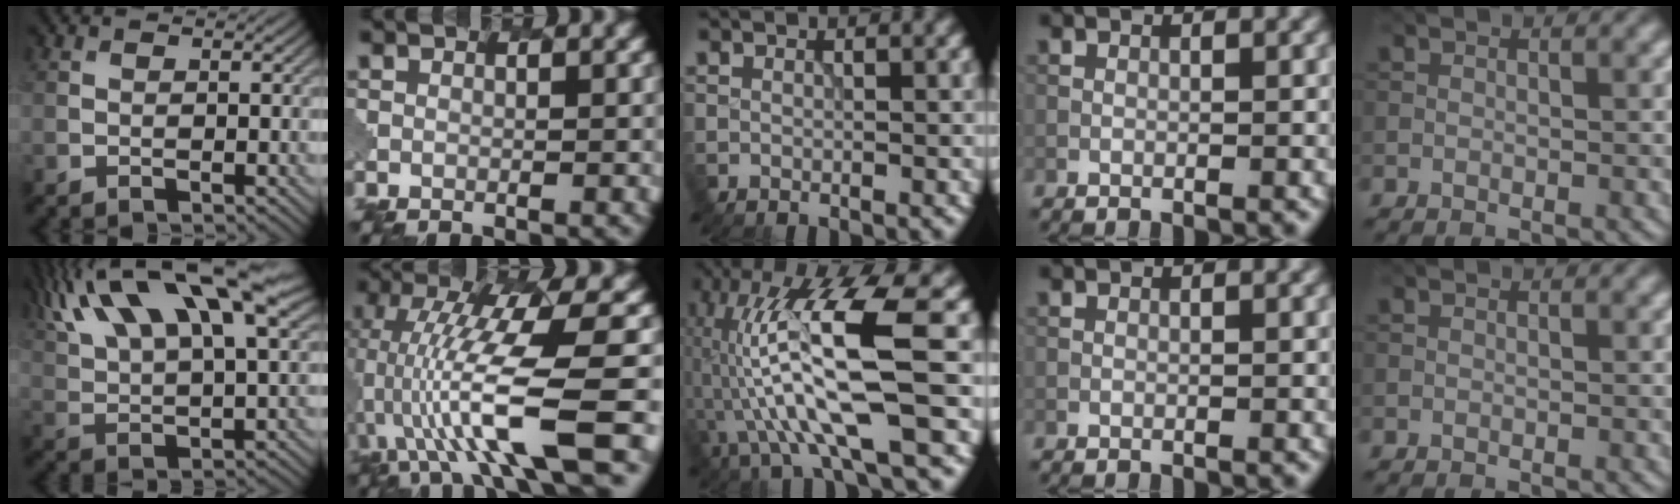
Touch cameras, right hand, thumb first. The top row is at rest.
{"thumb": {"total": 19.4, "force": [11.4, 6.9, 14.1], "torque": [-0.274, 0.049, 0.179]}, "index": {"total": 11.5, "force": [-1.9, 2.4, 11.1], "torque": [-0.210, 0.008, -0.026]}, "middle": {"total": 12.2, "force": [-1.8, 2.0, 11.9], "torque": [-0.239, 0.019, -0.027]}}